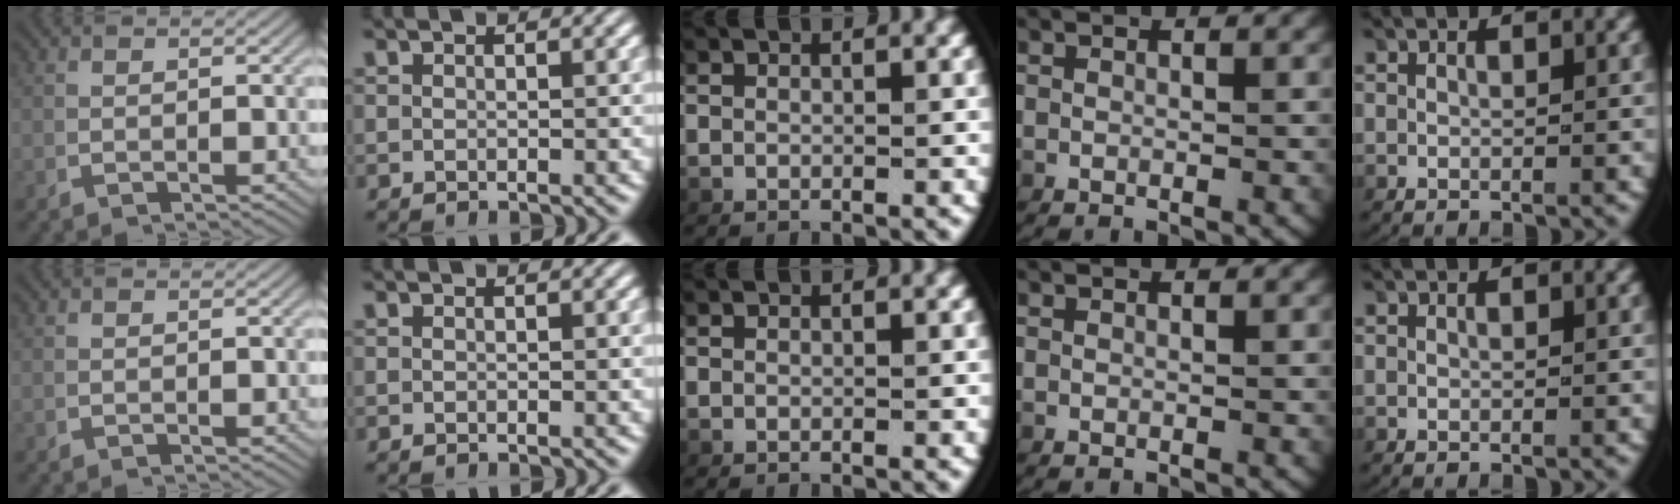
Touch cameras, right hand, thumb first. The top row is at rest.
{}